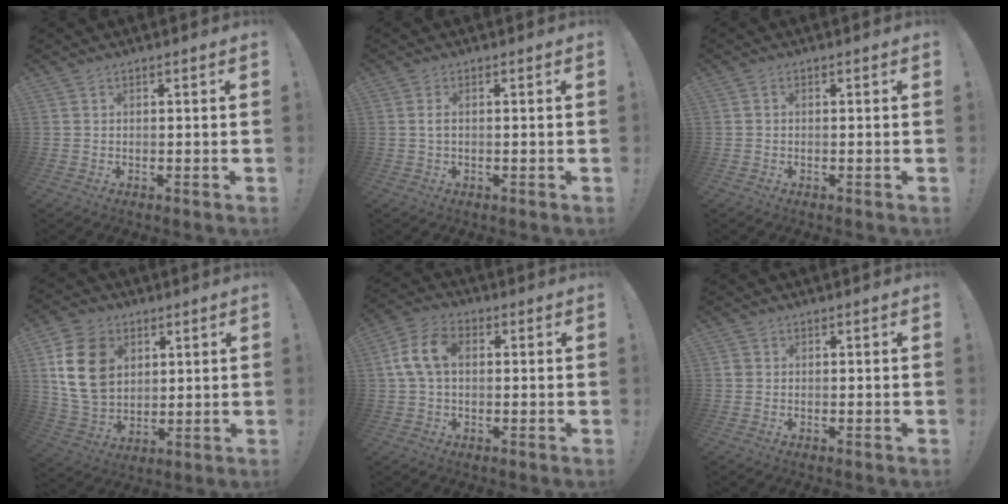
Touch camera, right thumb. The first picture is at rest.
{"total": 1.6, "force": [0.1, 0.5, 1.5], "torque": [-0.029, 0.003, 0.002]}
{"total": 0.5, "force": [-0.2, 0.4, 0.2], "torque": [-0.004, 0.001, -0.004]}
{"total": 17.2, "force": [5.0, 13.0, 10.0], "torque": [-0.178, -0.019, 0.099]}
{"total": 10.3, "force": [1.4, 6.7, 7.7], "torque": [-0.151, 0.012, 0.028]}
{"total": 1.2, "force": [-0.1, 1.1, 0.4], "torque": [-0.014, 0.006, 0.002]}